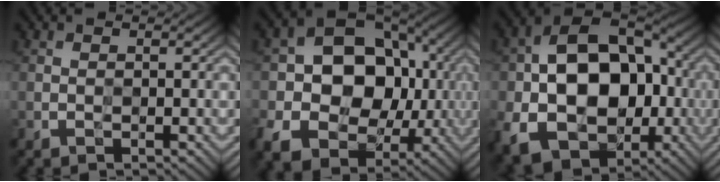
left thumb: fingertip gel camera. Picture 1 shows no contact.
{"total": 14.8, "force": [-1.1, 11.6, 9.1], "torque": [-0.158, -0.017, -0.026]}
{"total": 18.1, "force": [-3.1, 13.0, 12.1], "torque": [-0.224, -0.021, -0.041]}